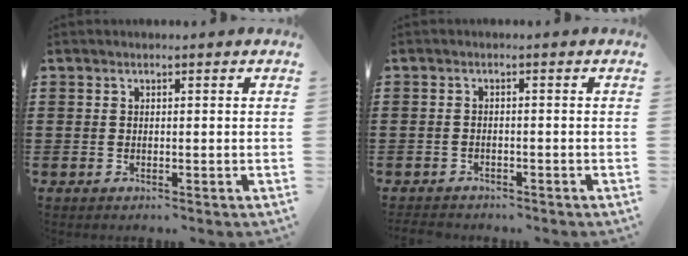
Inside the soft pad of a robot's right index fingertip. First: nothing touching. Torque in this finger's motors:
{"motor_torque": [0.74, 1.07, 0.08, 0.02]}